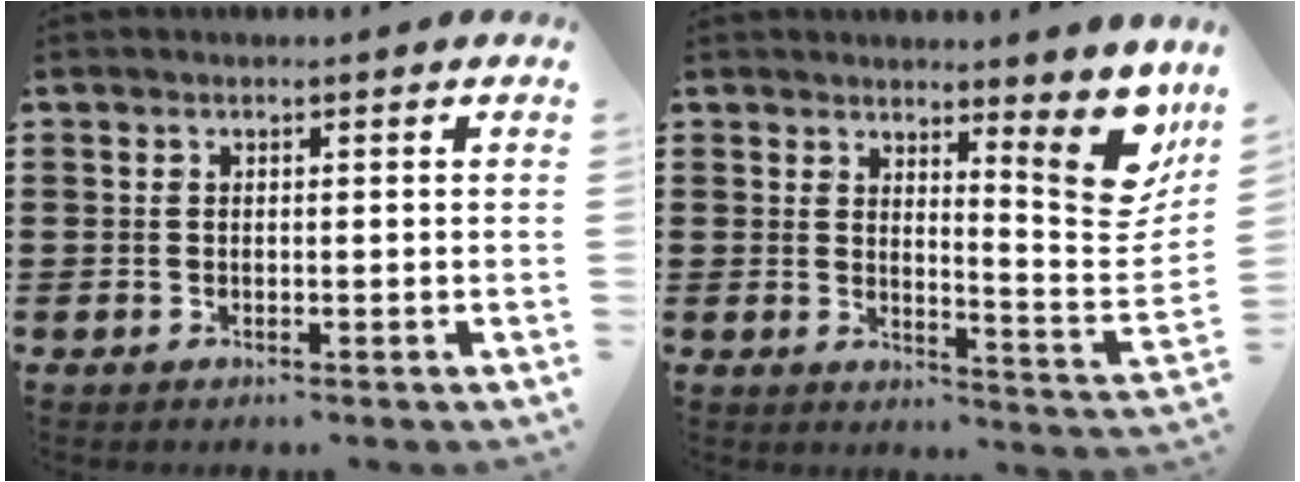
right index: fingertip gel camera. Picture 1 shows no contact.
{"total": 8.0, "force": [5.6, 1.4, 5.6], "torque": [-0.077, -0.059, 0.089]}